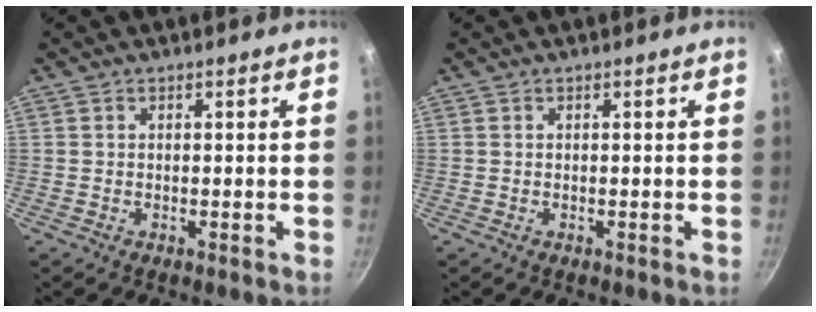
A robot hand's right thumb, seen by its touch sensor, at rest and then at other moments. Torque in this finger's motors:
{"motor_torque": [0.00, 0.00, -0.03, 0.03, 0.00]}